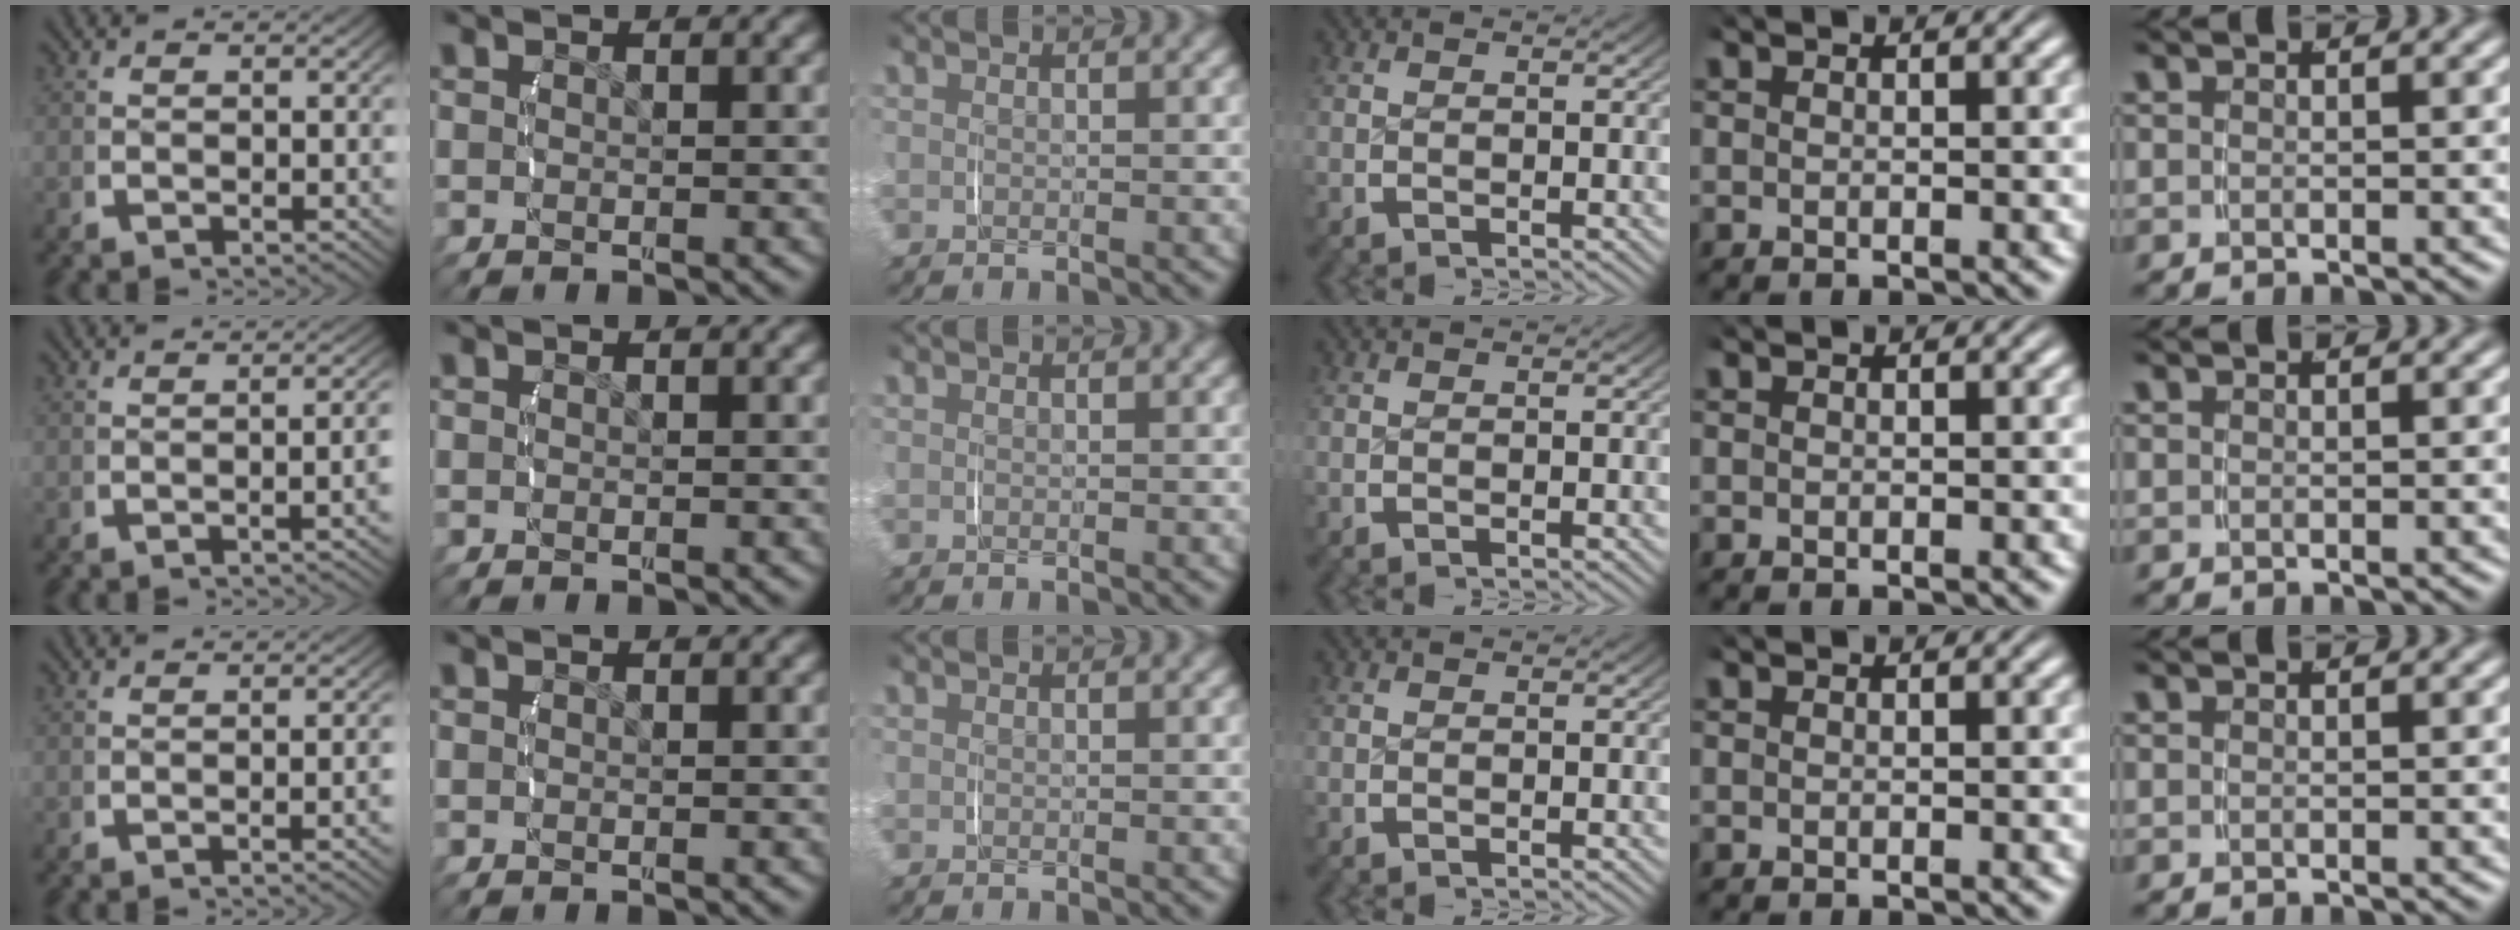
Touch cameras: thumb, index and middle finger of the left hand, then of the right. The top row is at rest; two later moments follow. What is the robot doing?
{"motion": "lift_and_place", "object": "measuring cup"}